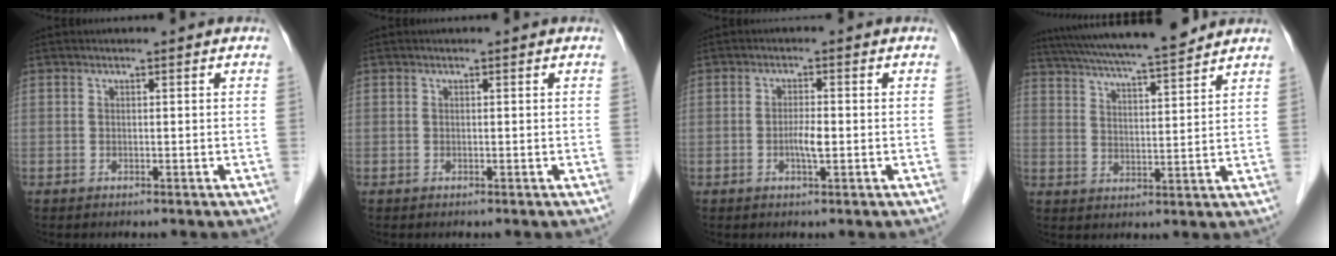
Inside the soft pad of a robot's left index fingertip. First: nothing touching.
{"total": 0.0}
{"total": 2.4, "force": [-0.5, 0.3, 2.4], "torque": [-0.045, 0.000, -0.009]}
{"total": 17.3, "force": [15.2, 0.9, 8.2], "torque": [-0.149, 0.028, 0.239]}